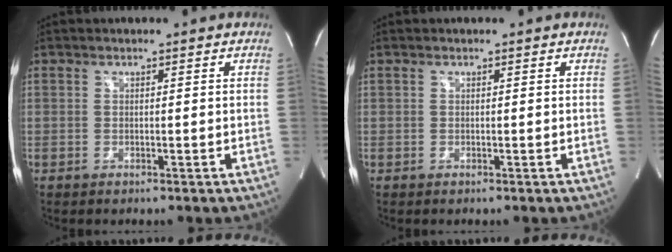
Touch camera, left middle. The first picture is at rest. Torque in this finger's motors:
{"motor_torque": [-0.05, 0.07, 0.00, -0.01]}